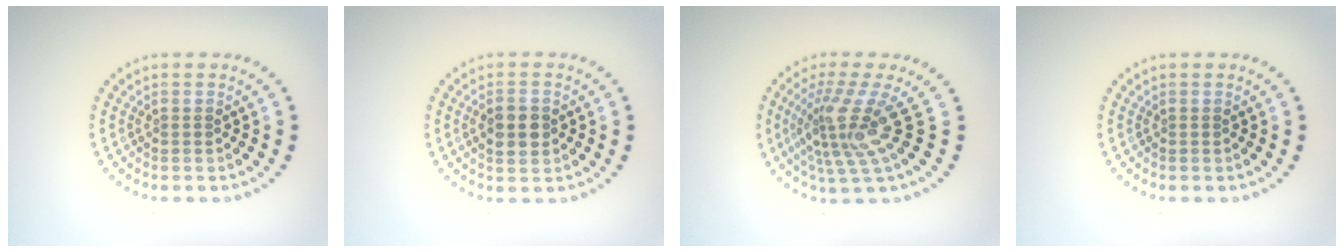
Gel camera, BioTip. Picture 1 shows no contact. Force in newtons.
{"total": 2.8, "press": 2.8, "slide": 0.2}
{"total": 4.5, "press": 3.0, "slide": 3.3}
{"total": 0.0}